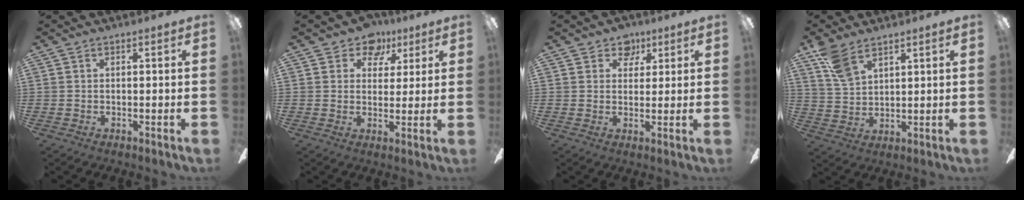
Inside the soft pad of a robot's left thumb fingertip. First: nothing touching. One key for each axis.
{"total": 7.7, "fx": 4.5, "fy": 5.6, "fz": 2.7, "tx": -0.036, "ty": -0.017, "tz": 0.079}
{"total": 5.3, "fx": 3.2, "fy": 4.1, "fz": 1.3, "tx": -0.018, "ty": -0.008, "tz": 0.056}
{"total": 8.0, "fx": 5.9, "fy": 3.4, "fz": 4.1, "tx": -0.090, "ty": -0.019, "tz": 0.113}